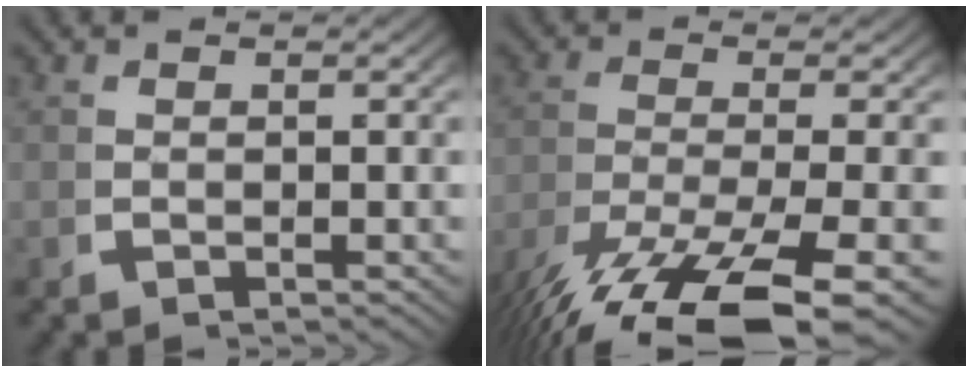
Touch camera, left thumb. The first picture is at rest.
{"total": 12.3, "force": [-7.1, 5.4, 8.4], "torque": [-0.169, -0.046, -0.075]}